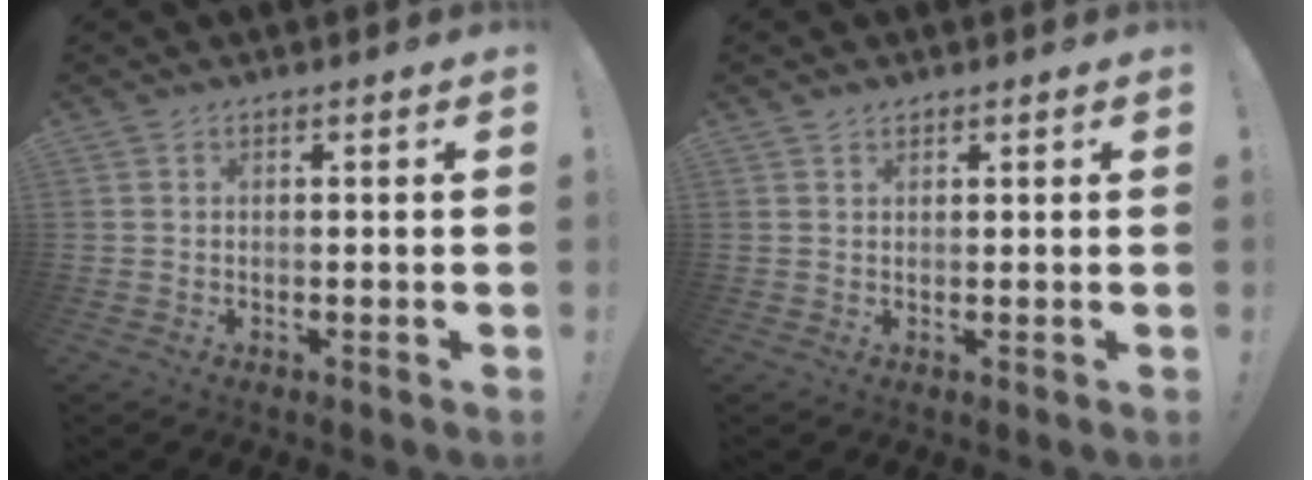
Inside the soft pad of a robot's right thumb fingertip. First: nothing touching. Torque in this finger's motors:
{"motor_torque": [-0.11, 0.03, 0.17, -0.01, 0.00]}